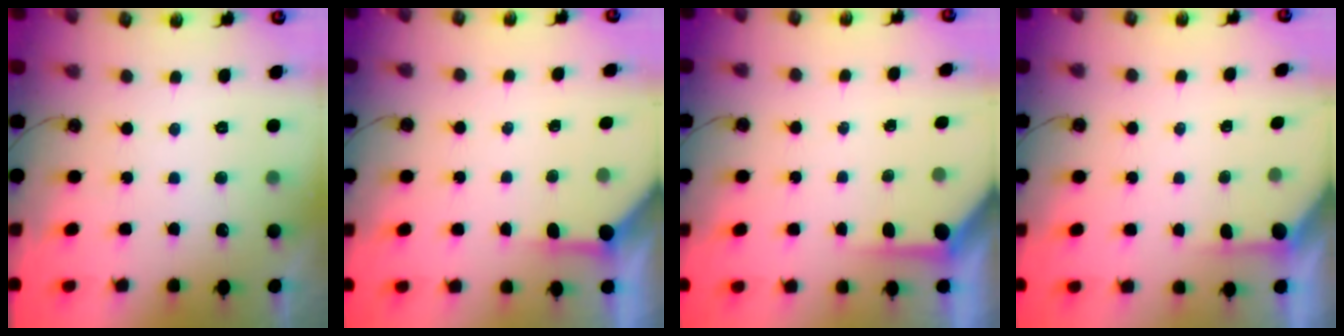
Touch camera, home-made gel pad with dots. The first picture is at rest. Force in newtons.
{"total": 3.8, "press": 3.7, "slide": 0.4}
{"total": 4.0, "press": 4.0, "slide": 0.3}
{"total": 2.2, "press": 2.2, "slide": 0.3}